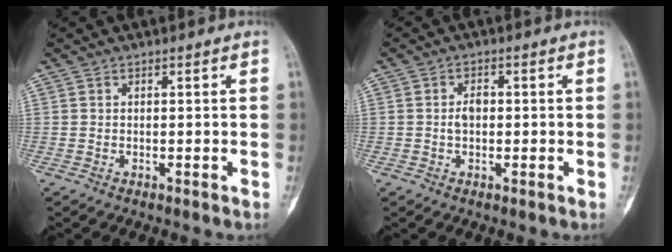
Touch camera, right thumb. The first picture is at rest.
{"total": 2.3, "force": [0.0, 1.7, 1.6], "torque": [-0.021, 0.006, -0.004]}